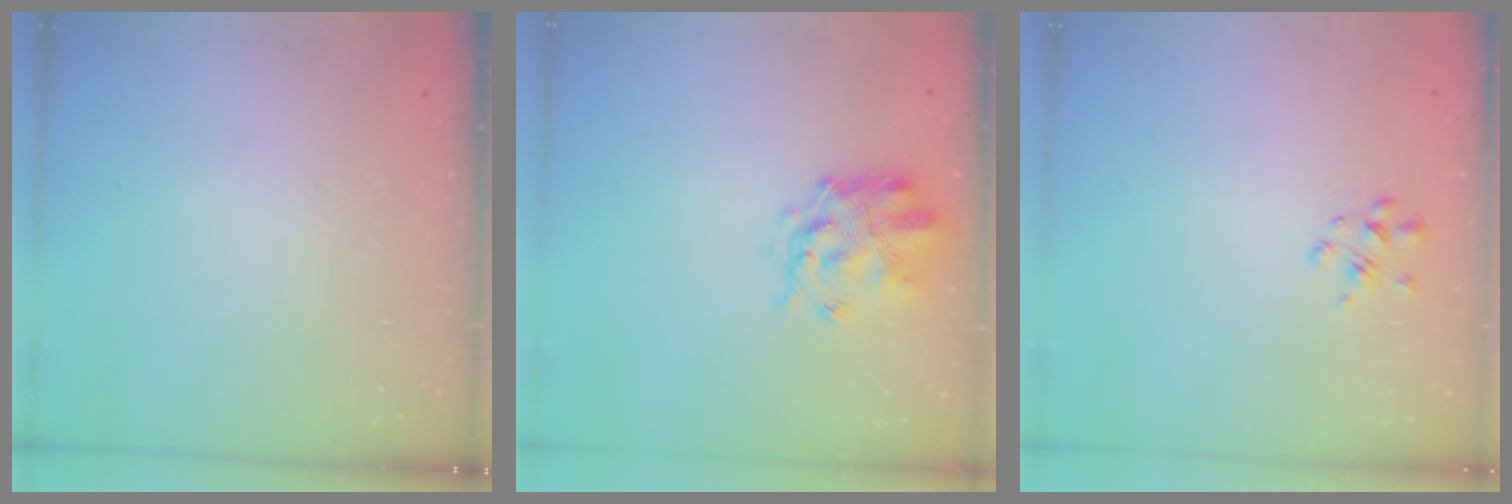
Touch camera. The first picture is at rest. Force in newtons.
{"total": 3.7, "press": 3.5, "slide": 1.0}
{"total": 2.7, "press": 2.4, "slide": 1.1}